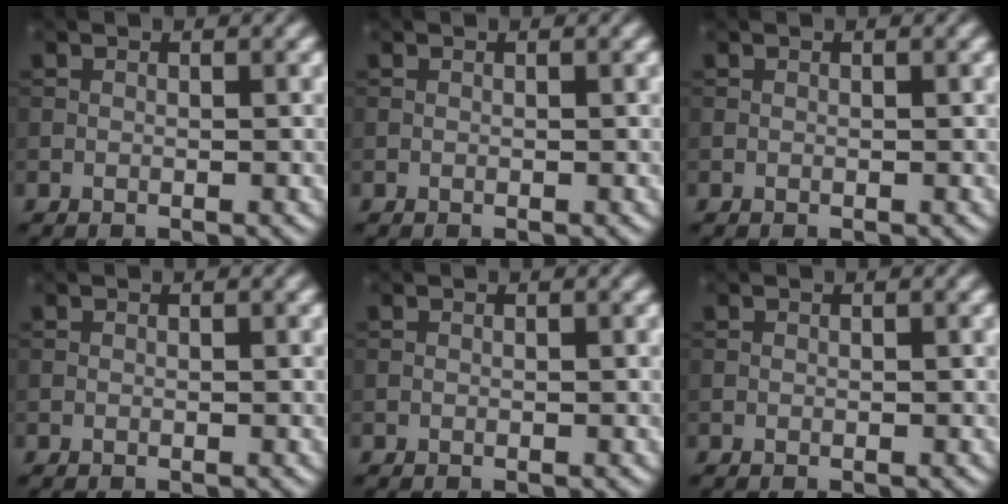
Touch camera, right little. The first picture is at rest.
{"total": 0.0}
{"total": 0.0}
{"total": 0.0}
{"total": 0.0}
{"total": 0.0}